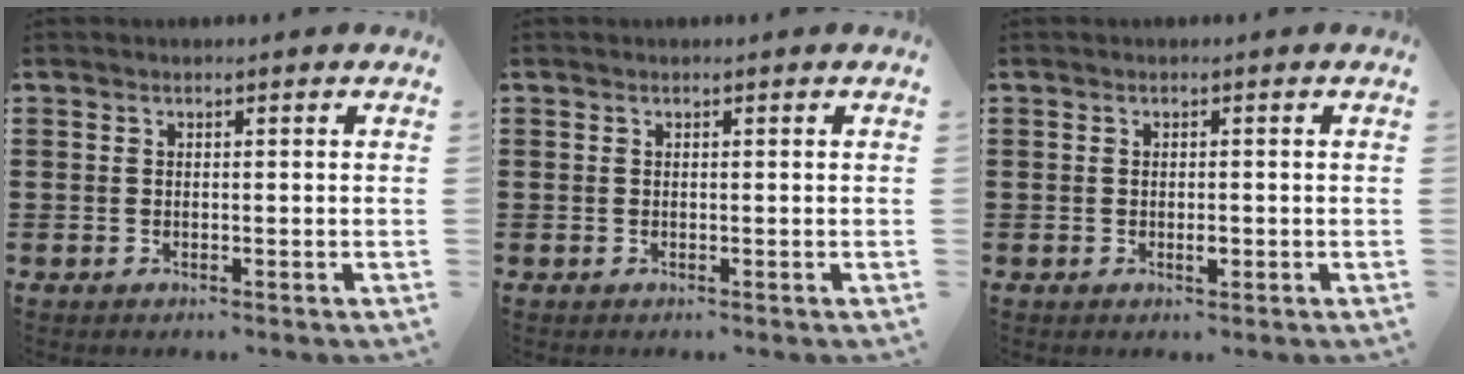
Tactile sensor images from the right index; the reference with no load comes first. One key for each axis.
{"total": 0.0}
{"total": 1.4, "fx": -0.3, "fy": 0.5, "fz": 1.3, "tx": -0.024, "ty": -0.002, "tz": -0.005}